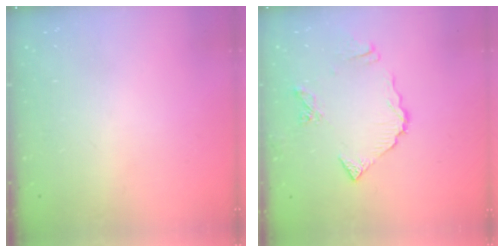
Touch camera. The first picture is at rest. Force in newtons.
{"total": 9.5, "press": 9.4, "slide": 1.0}